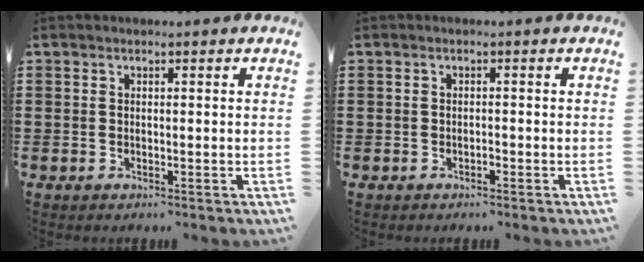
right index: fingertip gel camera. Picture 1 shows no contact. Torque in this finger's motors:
{"motor_torque": [0.25, 0.25, 0.04, 0.01]}